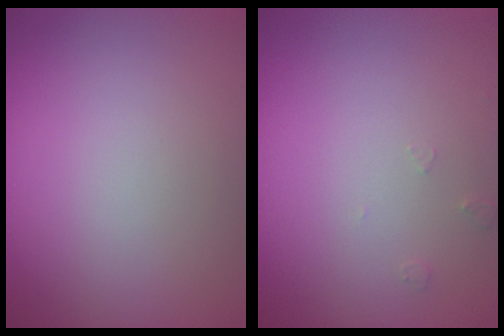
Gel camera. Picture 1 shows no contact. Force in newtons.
{"total": 0.6, "press": 0.6, "slide": 0.1}